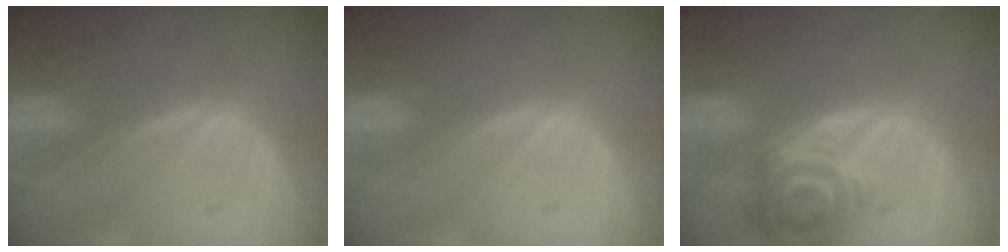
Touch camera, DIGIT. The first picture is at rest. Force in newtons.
{"total": 0.0}
{"total": 6.8, "press": 6.5, "slide": 2.0}